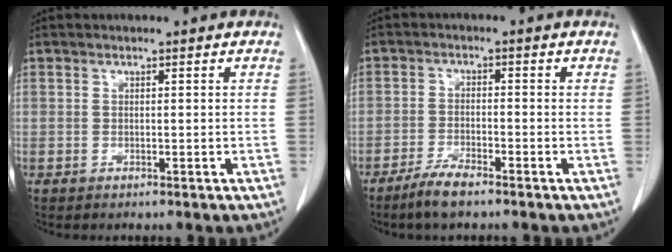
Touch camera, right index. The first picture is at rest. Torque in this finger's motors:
{"motor_torque": [-0.15, 0.03, 0.00, 0.01]}